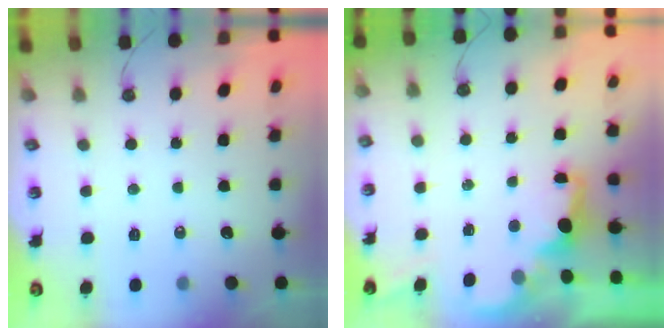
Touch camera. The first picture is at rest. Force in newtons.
{"total": 2.0, "press": 1.8, "slide": 0.8}